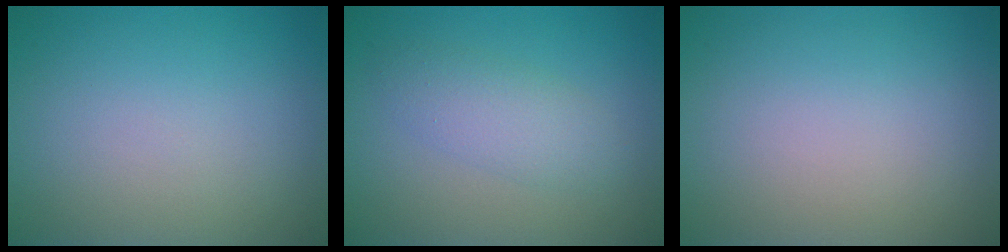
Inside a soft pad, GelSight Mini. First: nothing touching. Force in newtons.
{"total": 3.0, "press": 3.0, "slide": 0.0}
{"total": 0.0}